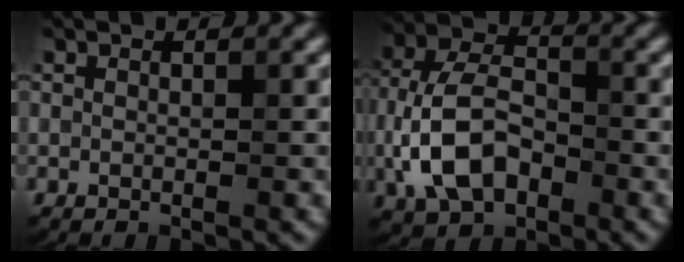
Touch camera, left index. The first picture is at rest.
{"total": 7.4, "force": [-2.3, 4.6, 5.3], "torque": [-0.108, 0.006, -0.048]}